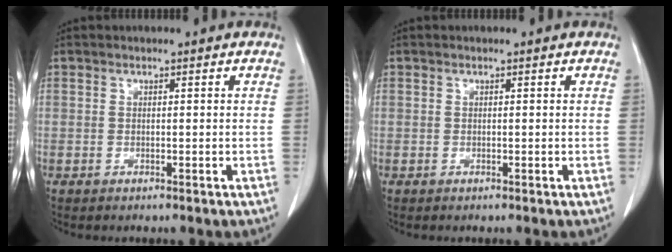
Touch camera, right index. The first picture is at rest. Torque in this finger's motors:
{"motor_torque": [0.02, 0.02, 0.01, 0.00]}